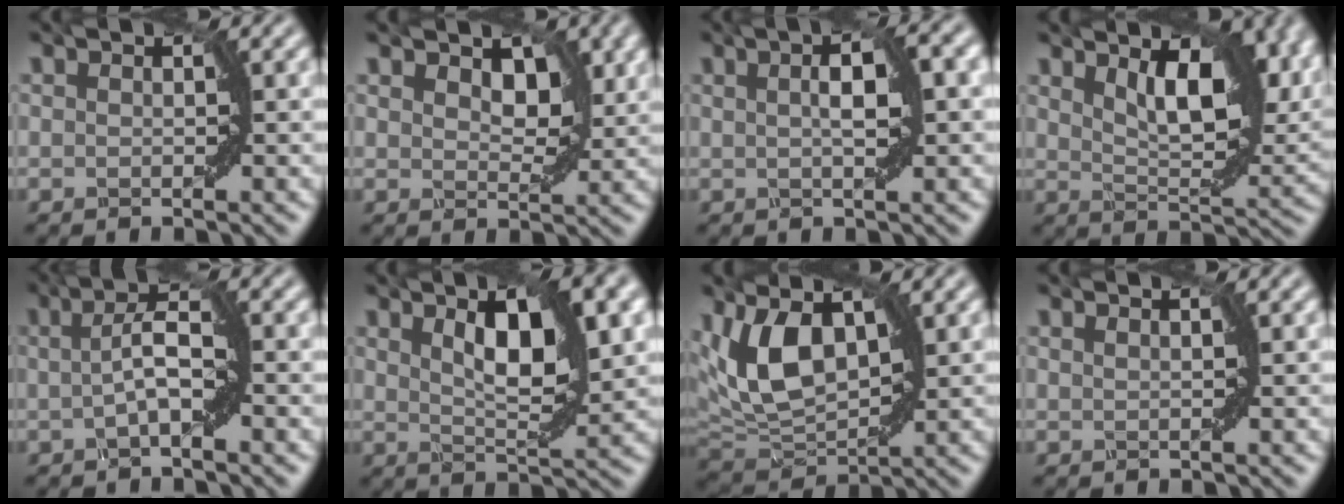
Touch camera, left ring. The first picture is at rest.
{"total": 3.4, "force": [1.7, 1.9, 2.3], "torque": [-0.042, -0.004, 0.028]}
{"total": 4.4, "force": [1.3, 1.0, 4.1], "torque": [-0.062, 0.013, 0.019]}
{"total": 10.6, "force": [4.8, 4.3, 8.4], "torque": [-0.113, 0.014, 0.070]}
{"total": 3.3, "force": [0.0, 0.6, 3.2], "torque": [-0.058, 0.008, -0.002]}
{"total": 7.2, "force": [2.6, 2.3, 6.3], "torque": [-0.098, 0.003, 0.046]}
{"total": 8.1, "force": [2.4, 4.3, 6.5], "torque": [-0.142, 0.004, 0.041]}
{"total": 1.9, "force": [1.5, 0.7, 1.1], "torque": [0.006, -0.003, -0.001]}